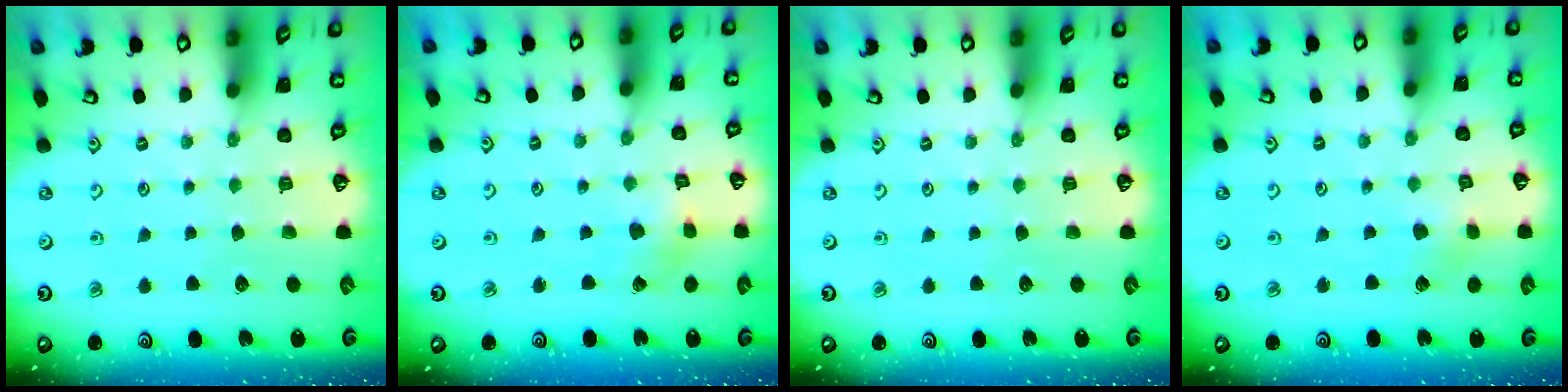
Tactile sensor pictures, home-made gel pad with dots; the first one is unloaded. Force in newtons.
{"total": 2.7, "press": 2.7, "slide": 0.2}
{"total": 0.0}
{"total": 3.2, "press": 3.1, "slide": 0.6}